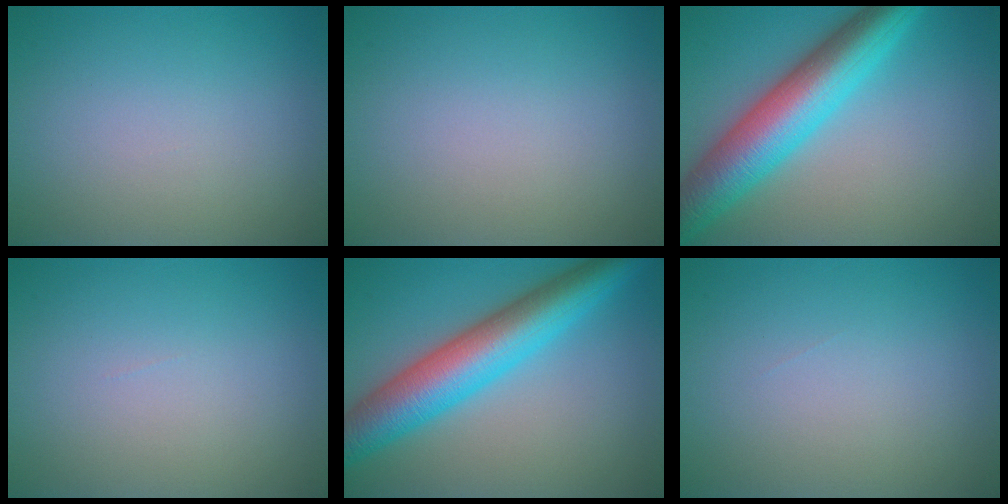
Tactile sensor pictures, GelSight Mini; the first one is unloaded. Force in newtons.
{"total": 0.0}
{"total": 9.3, "press": 9.3, "slide": 0.1}
{"total": 0.0}
{"total": 8.9, "press": 8.9, "slide": 0.2}
{"total": 0.0}